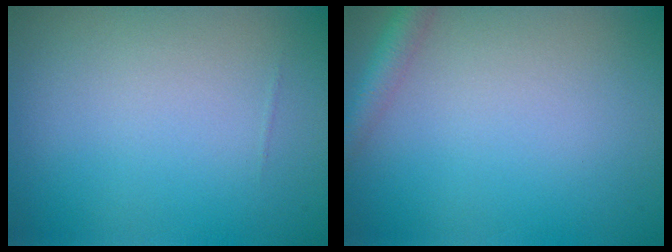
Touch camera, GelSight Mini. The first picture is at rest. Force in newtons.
{"total": 2.3, "press": 2.3, "slide": 0.1}